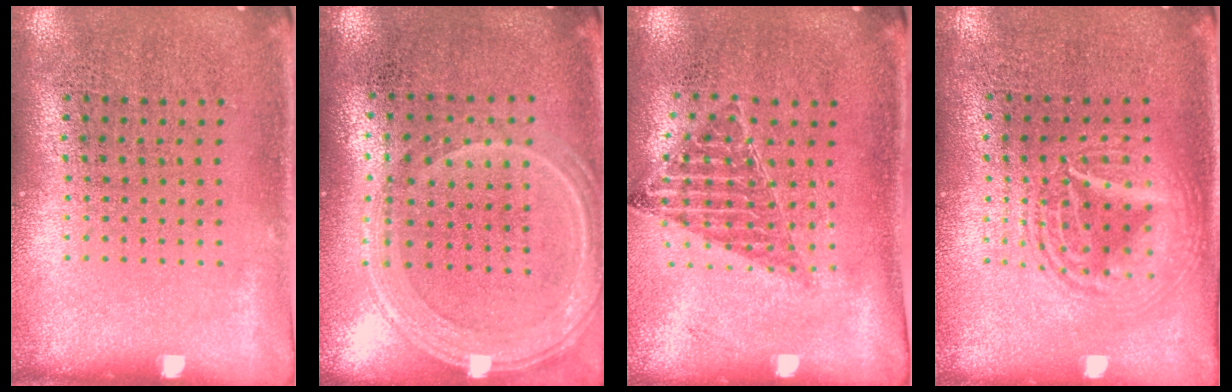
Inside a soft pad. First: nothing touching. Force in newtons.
{"total": 1.3, "press": 1.2, "slide": 0.3}
{"total": 0.9, "press": 0.9, "slide": 0.1}
{"total": 2.2, "press": 2.2, "slide": 0.2}